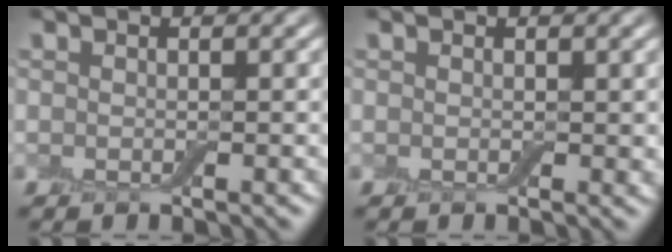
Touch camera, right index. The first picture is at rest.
{"total": 0.7, "force": [0.3, 0.5, 0.4], "torque": [-0.001, 0.000, 0.003]}